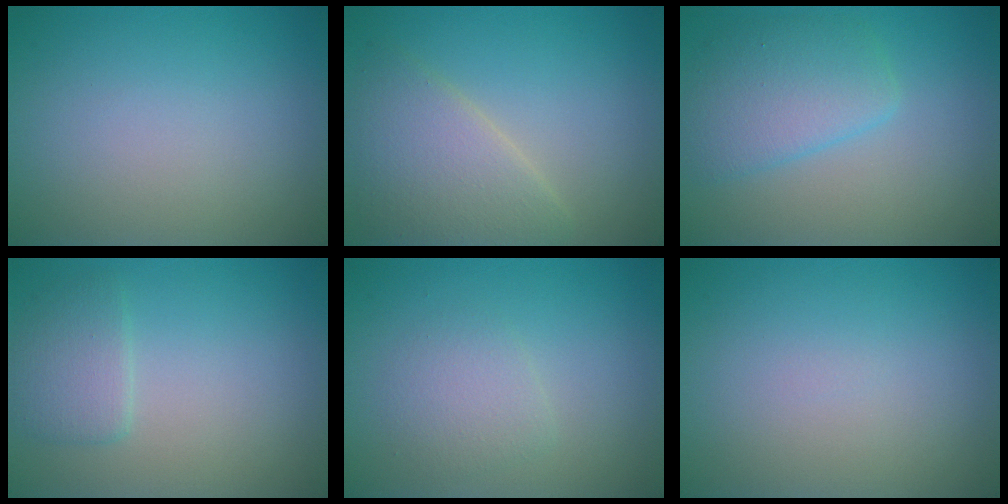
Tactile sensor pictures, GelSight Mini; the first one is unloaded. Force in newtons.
{"total": 4.7, "press": 4.7, "slide": 0.4}
{"total": 4.1, "press": 4.1, "slide": 0.2}
{"total": 2.3, "press": 2.2, "slide": 0.3}
{"total": 2.0, "press": 2.0, "slide": 0.2}
{"total": 0.0}